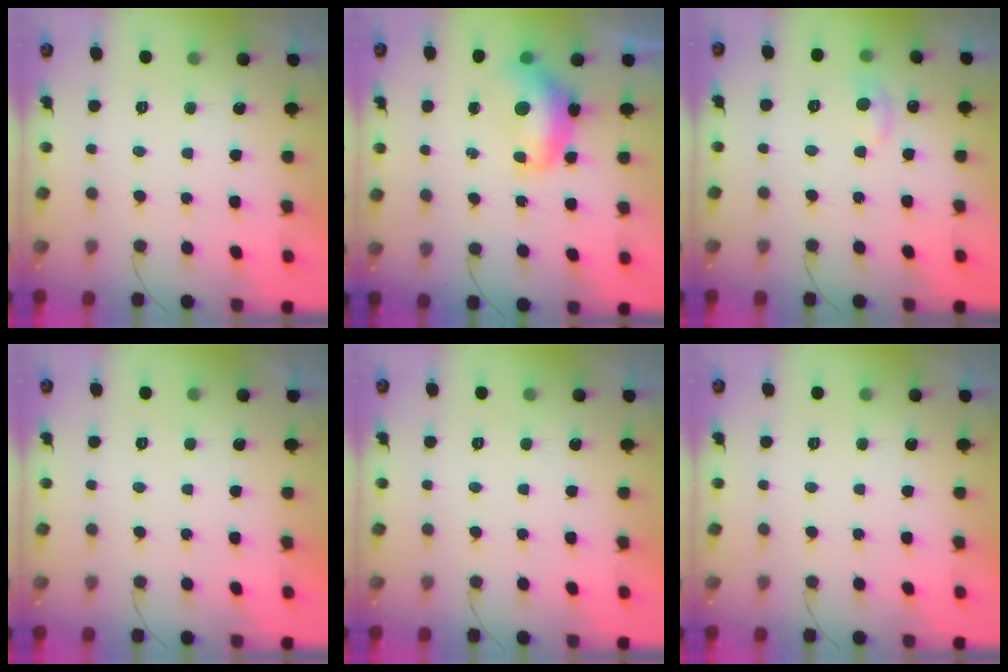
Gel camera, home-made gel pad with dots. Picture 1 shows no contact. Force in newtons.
{"total": 11.4, "press": 11.4, "slide": 1.2}
{"total": 5.3, "press": 5.2, "slide": 0.7}
{"total": 0.0}
{"total": 0.0}
{"total": 0.0}